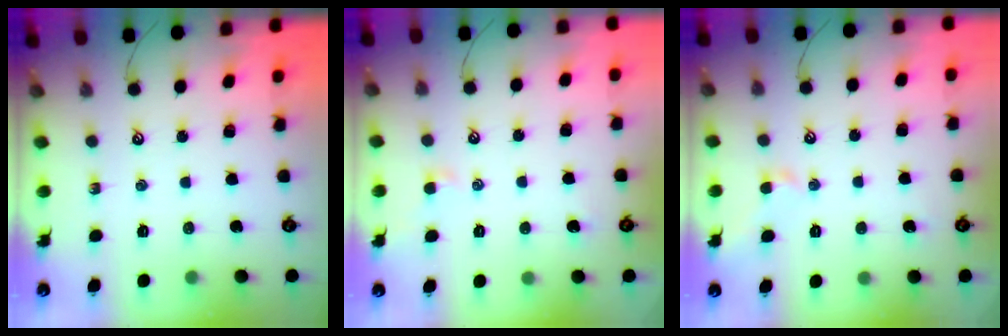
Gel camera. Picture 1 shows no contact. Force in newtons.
{"total": 0.5, "press": 0.3, "slide": 0.4}
{"total": 1.4, "press": 1.3, "slide": 0.3}